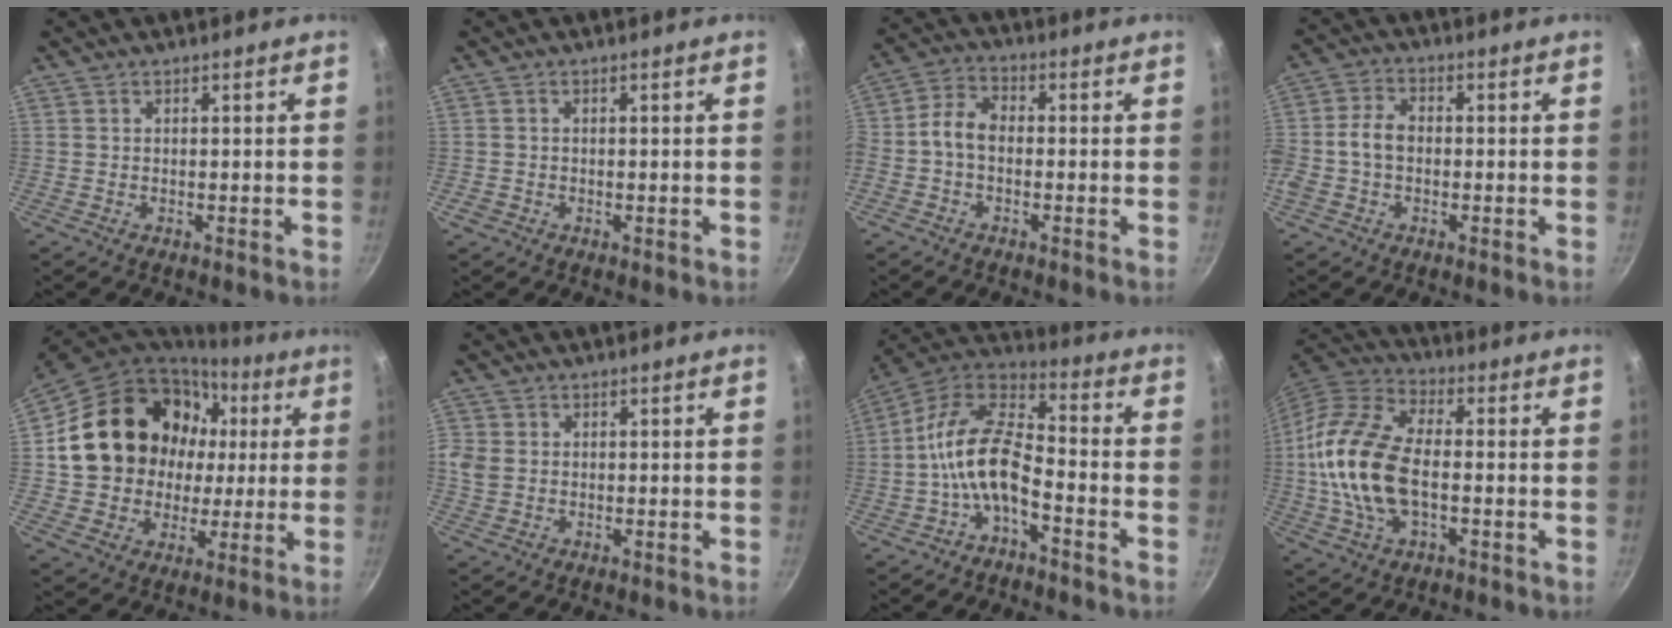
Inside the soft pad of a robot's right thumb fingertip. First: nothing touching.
{"total": 1.3, "force": [-0.5, 1.1, 0.5], "torque": [-0.008, 0.002, -0.008]}
{"total": 5.8, "force": [-1.2, 3.7, 4.2], "torque": [-0.083, 0.030, -0.038]}
{"total": 6.5, "force": [-0.8, 4.5, 4.6], "torque": [-0.089, 0.025, -0.028]}
{"total": 22.4, "force": [3.9, 18.8, 11.6], "torque": [-0.190, 0.037, 0.082]}
{"total": 4.4, "force": [0.3, 3.7, 2.4], "torque": [-0.047, 0.000, 0.002]}
{"total": 12.9, "force": [-4.5, 6.5, 10.2], "torque": [-0.189, 0.061, -0.102]}
{"total": 18.4, "force": [-1.4, 10.2, 15.3], "torque": [-0.300, 0.032, -0.039]}